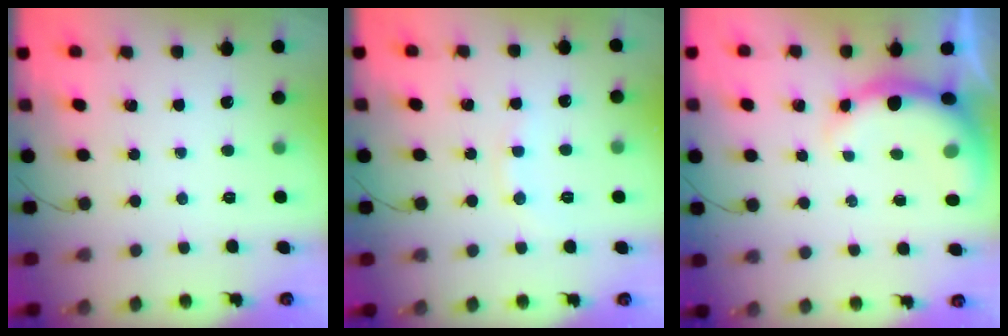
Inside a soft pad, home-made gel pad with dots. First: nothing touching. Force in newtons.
{"total": 4.9, "press": 4.8, "slide": 1.1}
{"total": 7.3, "press": 7.2, "slide": 1.3}